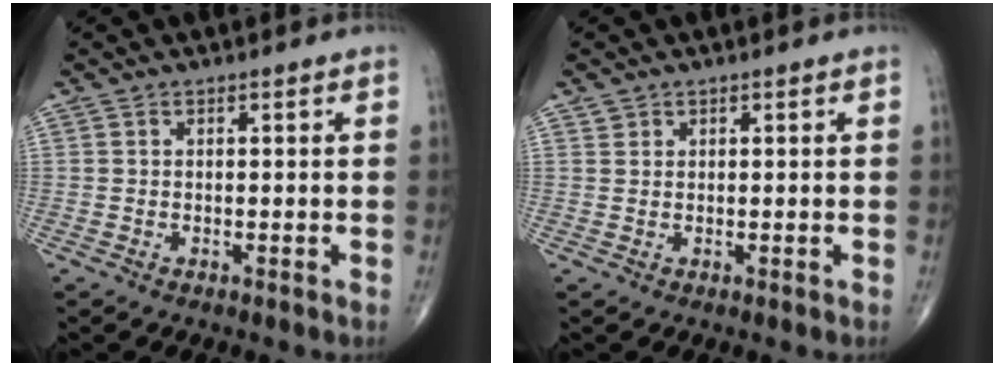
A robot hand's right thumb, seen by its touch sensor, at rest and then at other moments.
{"total": 0.9, "force": [0.5, 0.7, 0.0], "torque": [0.011, -0.002, 0.006]}